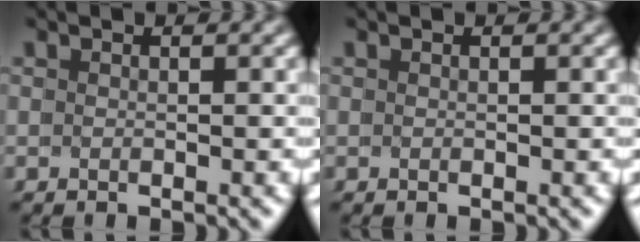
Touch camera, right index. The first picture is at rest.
{"total": 0.0}